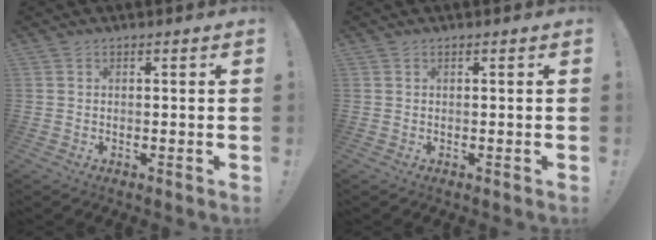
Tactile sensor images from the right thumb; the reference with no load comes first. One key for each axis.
{"total": 0.0}